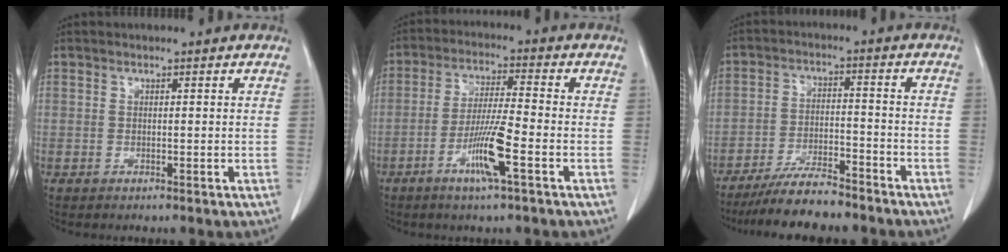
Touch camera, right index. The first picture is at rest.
{"total": 8.3, "force": [-3.7, -0.1, 7.5], "torque": [-0.145, -0.010, -0.071]}
{"total": 9.5, "force": [-8.4, 1.6, 4.1], "torque": [-0.070, -0.013, -0.144]}